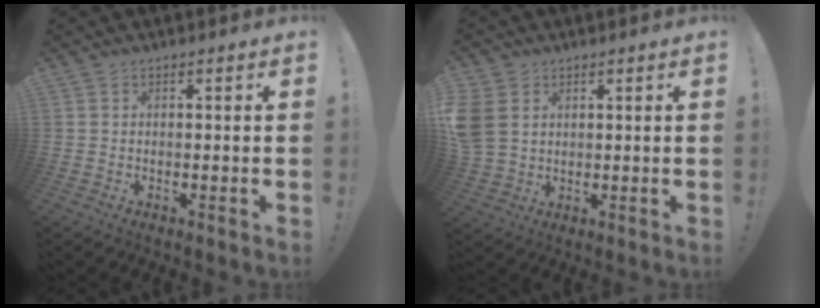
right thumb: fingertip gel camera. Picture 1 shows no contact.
{"total": 7.6, "force": [2.2, 6.0, 4.1], "torque": [-0.089, -0.002, 0.046]}